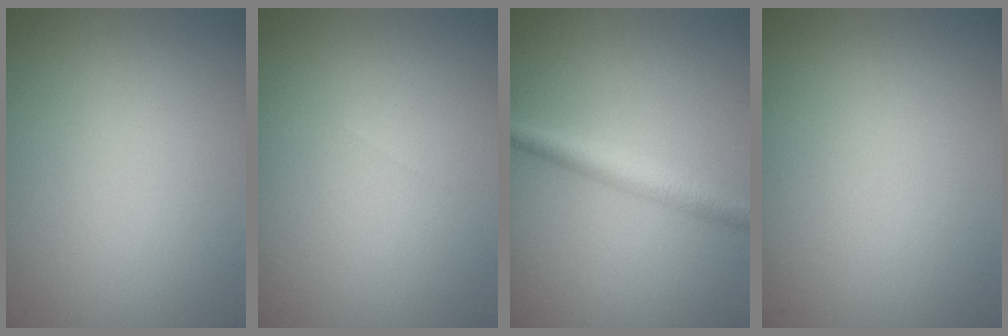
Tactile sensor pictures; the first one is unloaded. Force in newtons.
{"total": 0.0}
{"total": 2.6, "press": 2.6, "slide": 0.0}
{"total": 0.0}